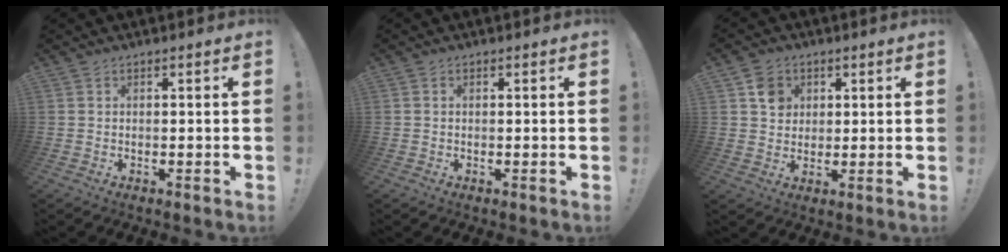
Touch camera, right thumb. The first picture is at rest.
{"total": 0.0}
{"total": 6.7, "force": [2.5, 5.9, 1.9], "torque": [-0.012, -0.007, 0.048]}